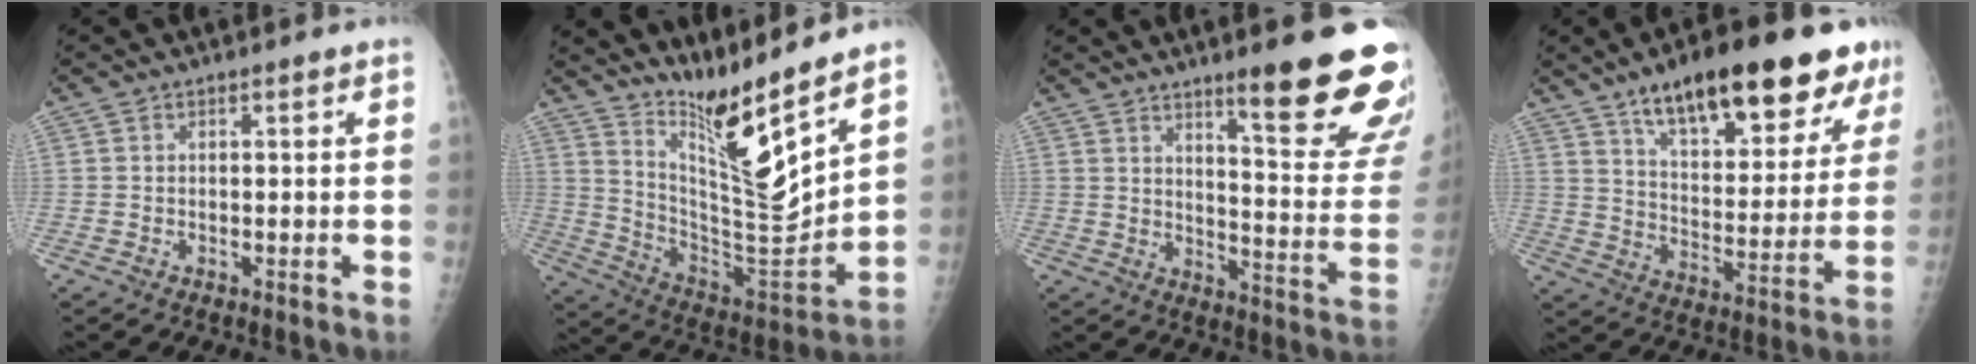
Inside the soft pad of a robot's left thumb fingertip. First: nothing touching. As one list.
[{"total": 16.4, "force": [12.8, 0.8, 10.2], "torque": [-0.143, -0.101, 0.244]}, {"total": 19.9, "force": [12.4, 3.0, 15.3], "torque": [-0.167, -0.085, 0.177]}, {"total": 23.7, "force": [15.2, 8.0, 16.3], "torque": [-0.198, -0.045, 0.232]}]